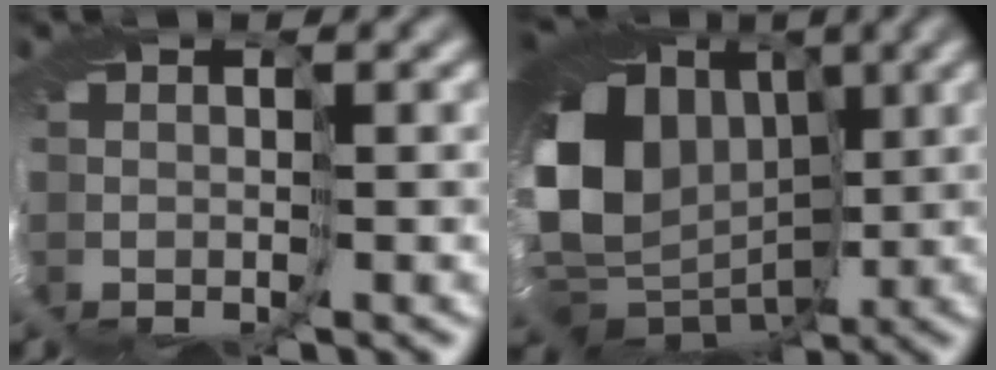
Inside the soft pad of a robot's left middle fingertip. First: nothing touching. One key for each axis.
{"total": 12.5, "fx": 1.4, "fy": 10.4, "fz": 6.8, "tx": -0.135, "ty": 0.008, "tz": 0.034}